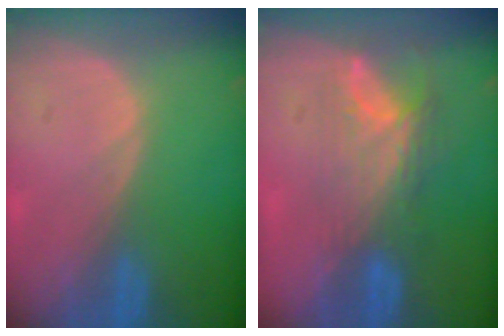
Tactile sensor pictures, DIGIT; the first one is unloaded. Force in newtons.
{"total": 8.0, "press": 6.6, "slide": 4.5}